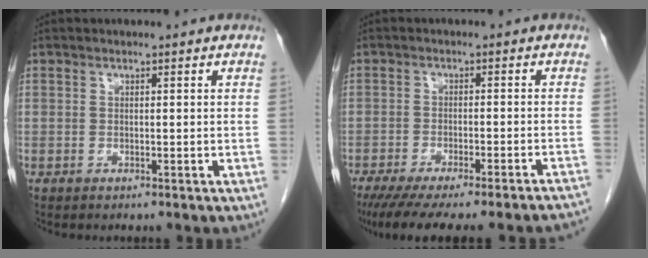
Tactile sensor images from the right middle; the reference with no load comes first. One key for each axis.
{"total": 16.9, "fx": -14.7, "fy": 0.3, "fz": 8.2, "tx": -0.083, "ty": -0.032, "tz": -0.193}